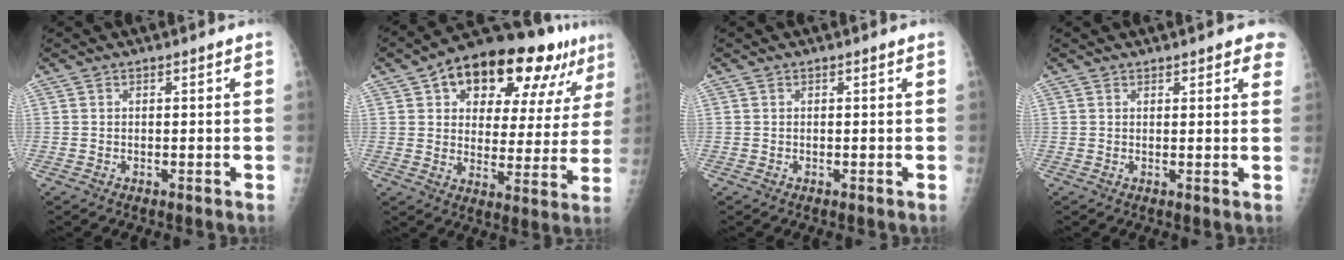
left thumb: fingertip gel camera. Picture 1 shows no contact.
{"total": 22.8, "force": [12.5, 11.1, 15.5], "torque": [-0.178, 0.000, 0.182]}
{"total": 0.0}
{"total": 4.6, "force": [3.3, 1.6, 2.7], "torque": [-0.004, -0.004, 0.033]}